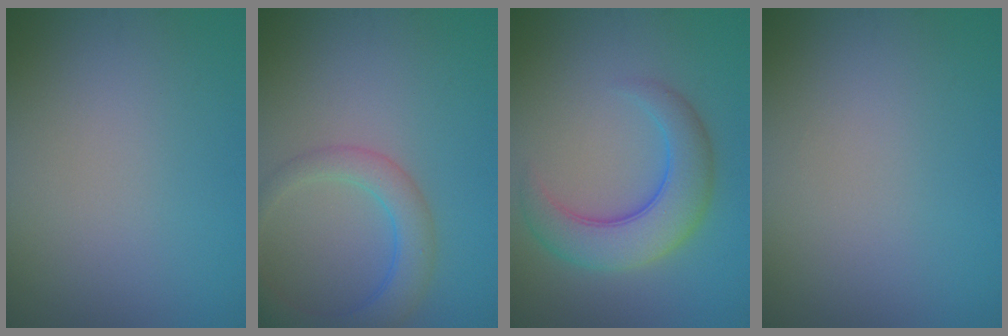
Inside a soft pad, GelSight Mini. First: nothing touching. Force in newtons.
{"total": 3.8, "press": 3.8, "slide": 0.2}
{"total": 6.0, "press": 6.0, "slide": 0.1}
{"total": 0.0}